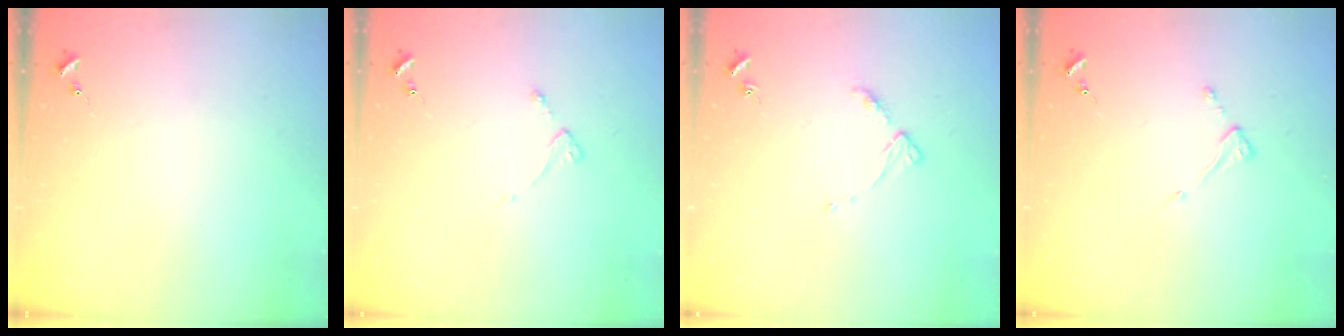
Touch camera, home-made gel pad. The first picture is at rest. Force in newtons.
{"total": 2.7, "press": 2.6, "slide": 0.5}
{"total": 4.5, "press": 4.4, "slide": 0.6}
{"total": 3.9, "press": 3.9, "slide": 0.3}